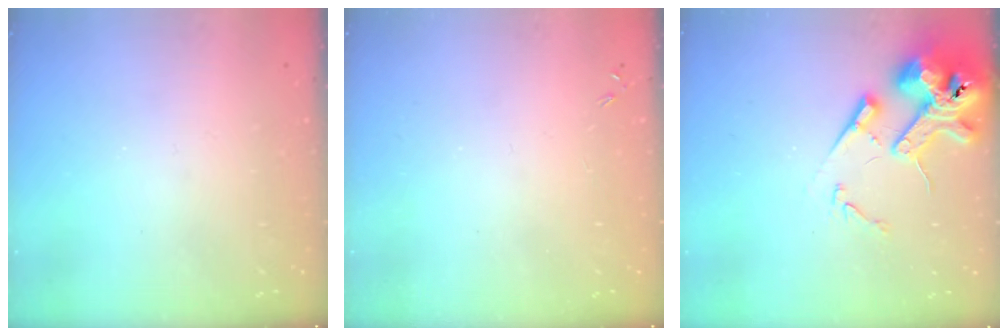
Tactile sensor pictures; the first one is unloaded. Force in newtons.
{"total": 0.0}
{"total": 14.7, "press": 14.6, "slide": 2.1}